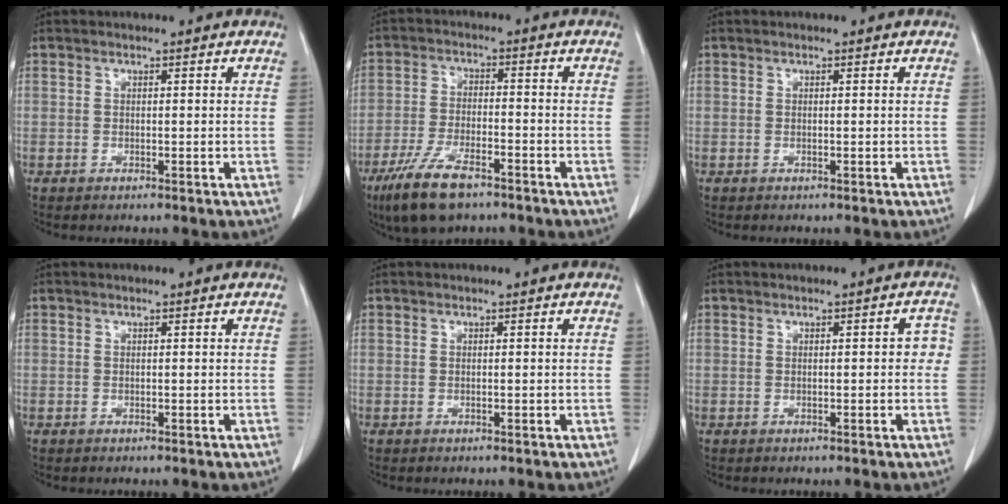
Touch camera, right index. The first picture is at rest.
{"total": 10.5, "force": [-6.9, 3.3, 7.1], "torque": [-0.145, -0.014, -0.122]}
{"total": 0.0}
{"total": 0.0}
{"total": 0.0}
{"total": 2.6, "force": [0.0, 1.2, 2.3], "torque": [-0.023, 0.019, -0.002]}